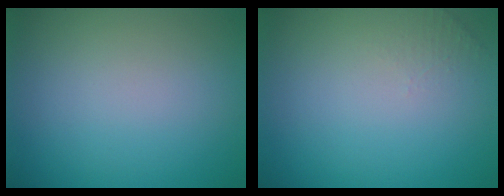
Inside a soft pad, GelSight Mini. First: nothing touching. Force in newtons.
{"total": 1.0, "press": 0.9, "slide": 0.3}